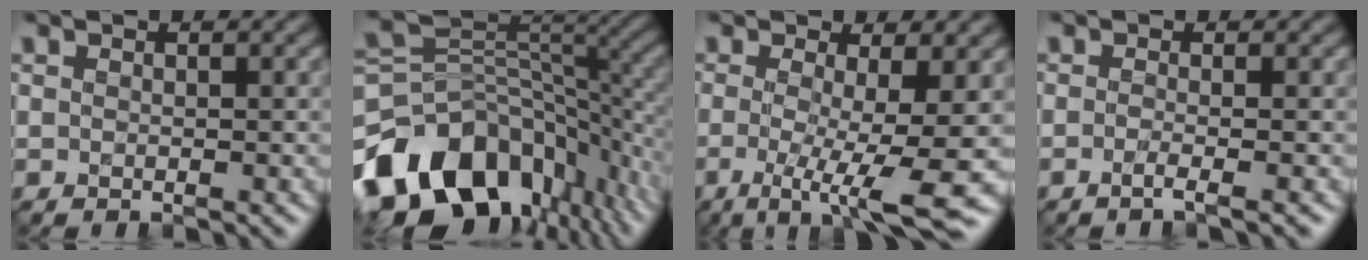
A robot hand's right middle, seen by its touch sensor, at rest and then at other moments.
{"total": 14.9, "force": [-6.9, 9.3, 9.3], "torque": [-0.194, -0.016, -0.109]}
{"total": 8.3, "force": [-1.5, 1.7, 8.0], "torque": [-0.123, -0.018, -0.020]}
{"total": 2.0, "force": [-0.7, 0.6, 1.7], "torque": [-0.018, -0.008, -0.022]}